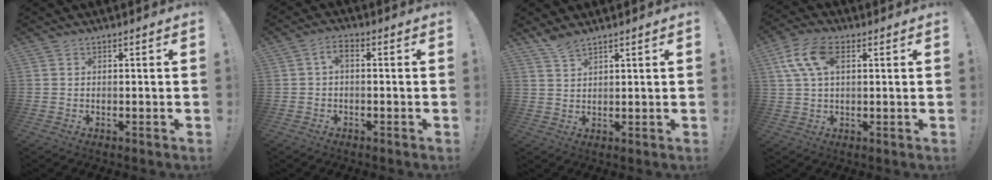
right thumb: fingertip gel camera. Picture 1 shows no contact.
{"total": 3.0, "force": [-0.3, 1.1, 2.8], "torque": [-0.054, 0.010, -0.005]}
{"total": 4.0, "force": [3.4, 0.7, 1.9], "torque": [-0.041, -0.018, 0.064]}
{"total": 11.2, "force": [3.5, 6.3, 8.6], "torque": [-0.172, 0.002, 0.068]}